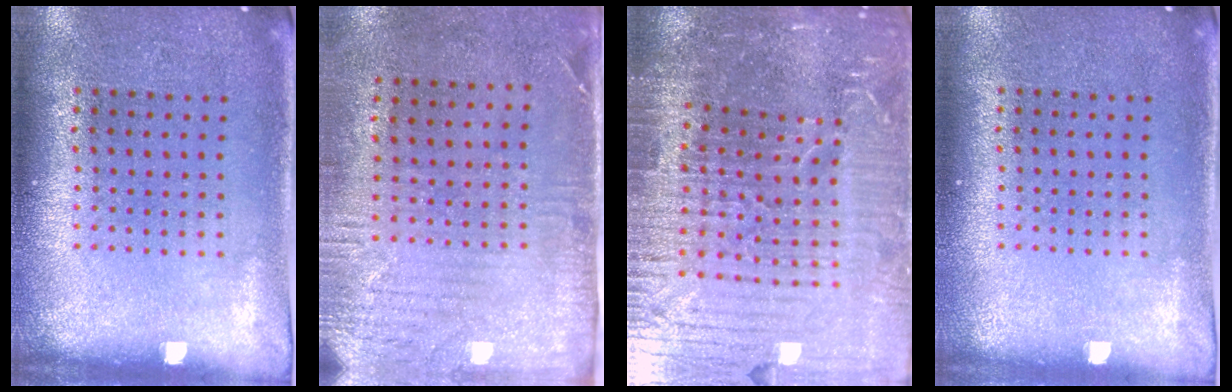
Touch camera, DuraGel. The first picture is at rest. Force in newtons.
{"total": 2.9, "press": 2.3, "slide": 1.7}
{"total": 7.0, "press": 6.1, "slide": 3.5}
{"total": 0.0}